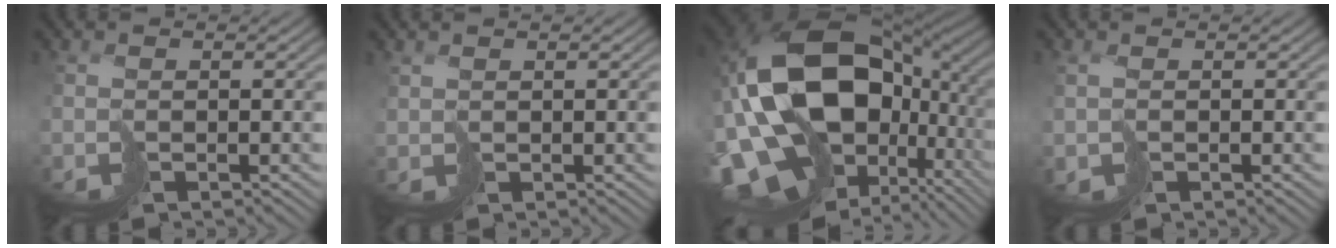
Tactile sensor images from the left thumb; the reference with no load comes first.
{"total": 1.1, "force": [0.8, 0.6, 0.3], "torque": [-0.014, -0.007, 0.013]}
{"total": 20.9, "force": [-0.4, 14.8, 14.7], "torque": [-0.347, -0.041, 0.015]}
{"total": 1.4, "force": [0.2, 1.1, 0.8], "torque": [-0.024, -0.003, 0.001]}